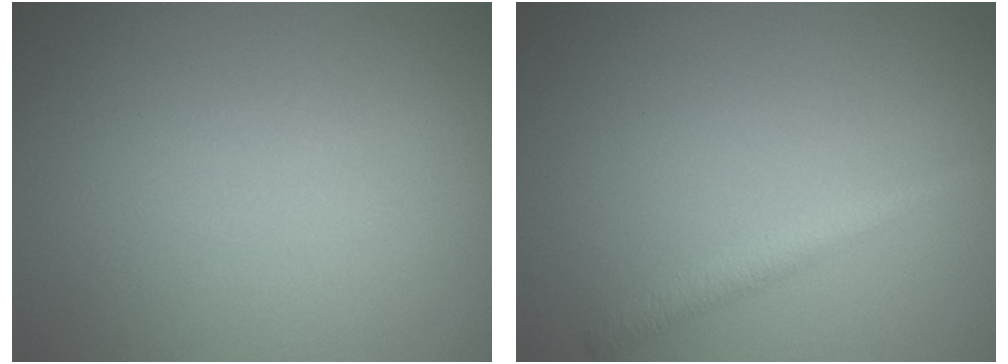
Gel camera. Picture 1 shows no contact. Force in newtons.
{"total": 2.0, "press": 2.0, "slide": 0.0}